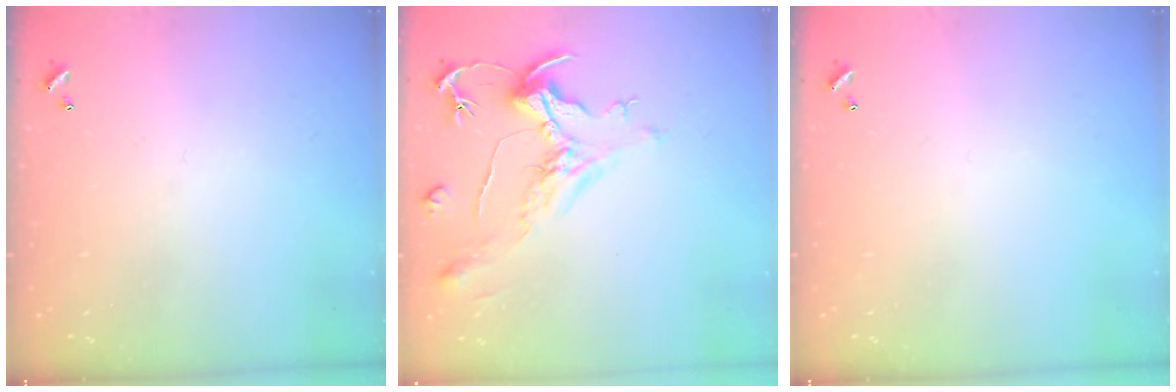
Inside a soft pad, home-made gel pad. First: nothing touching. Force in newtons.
{"total": 2.0, "press": 1.5, "slide": 1.3}
{"total": 0.0}